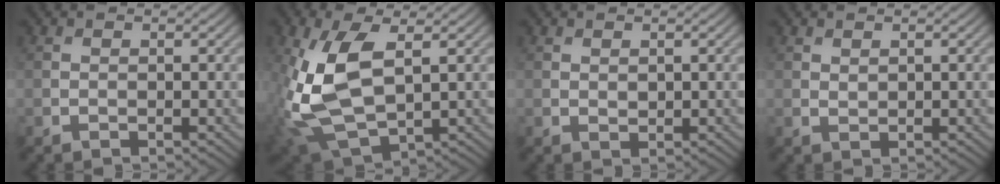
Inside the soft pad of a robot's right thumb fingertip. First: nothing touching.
{"total": 12.3, "force": [0.6, 6.6, 10.3], "torque": [-0.266, -0.008, 0.017]}
{"total": 0.7, "force": [0.4, 0.4, 0.4], "torque": [-0.008, -0.003, 0.010]}
{"total": 0.7, "force": [0.6, 0.3, 0.3], "torque": [-0.009, -0.002, 0.014]}